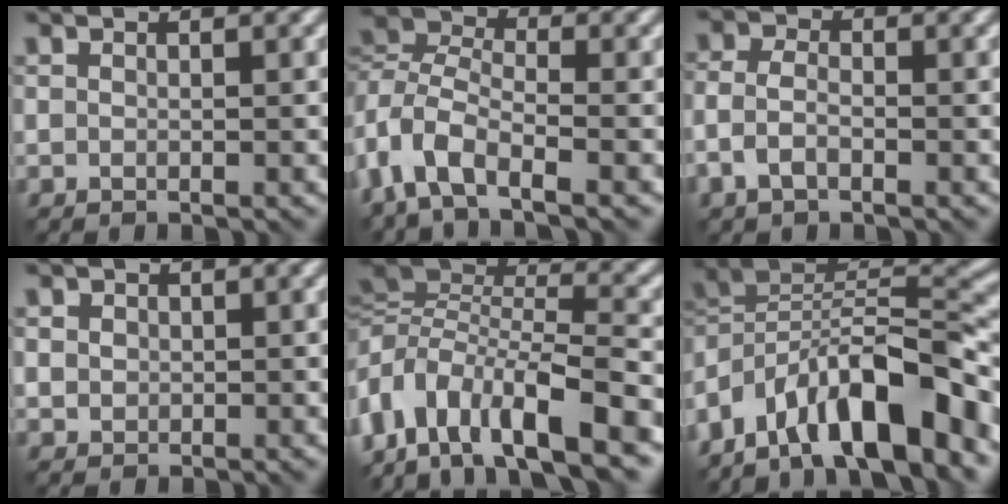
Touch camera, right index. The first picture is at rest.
{"total": 6.6, "force": [-3.1, 3.4, 4.7], "torque": [-0.101, 0.001, -0.072]}
{"total": 2.6, "force": [-1.1, 1.5, 1.8], "torque": [-0.043, 0.005, -0.031]}
{"total": 2.6, "force": [1.1, 2.2, 0.9], "torque": [-0.014, 0.011, 0.012]}
{"total": 10.7, "force": [-4.5, 5.0, 8.3], "torque": [-0.146, 0.019, -0.088]}
{"total": 12.5, "force": [-6.4, 4.1, 9.9], "torque": [-0.147, 0.025, -0.111]}